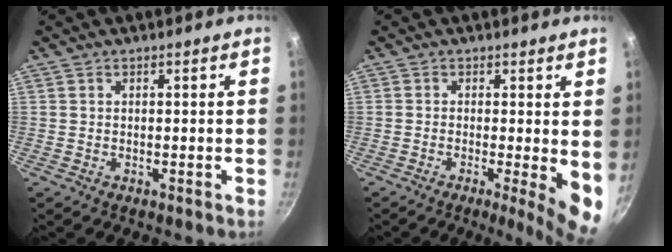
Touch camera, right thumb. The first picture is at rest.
{"total": 7.5, "force": [-0.9, 1.7, 7.2], "torque": [-0.089, -0.011, -0.009]}